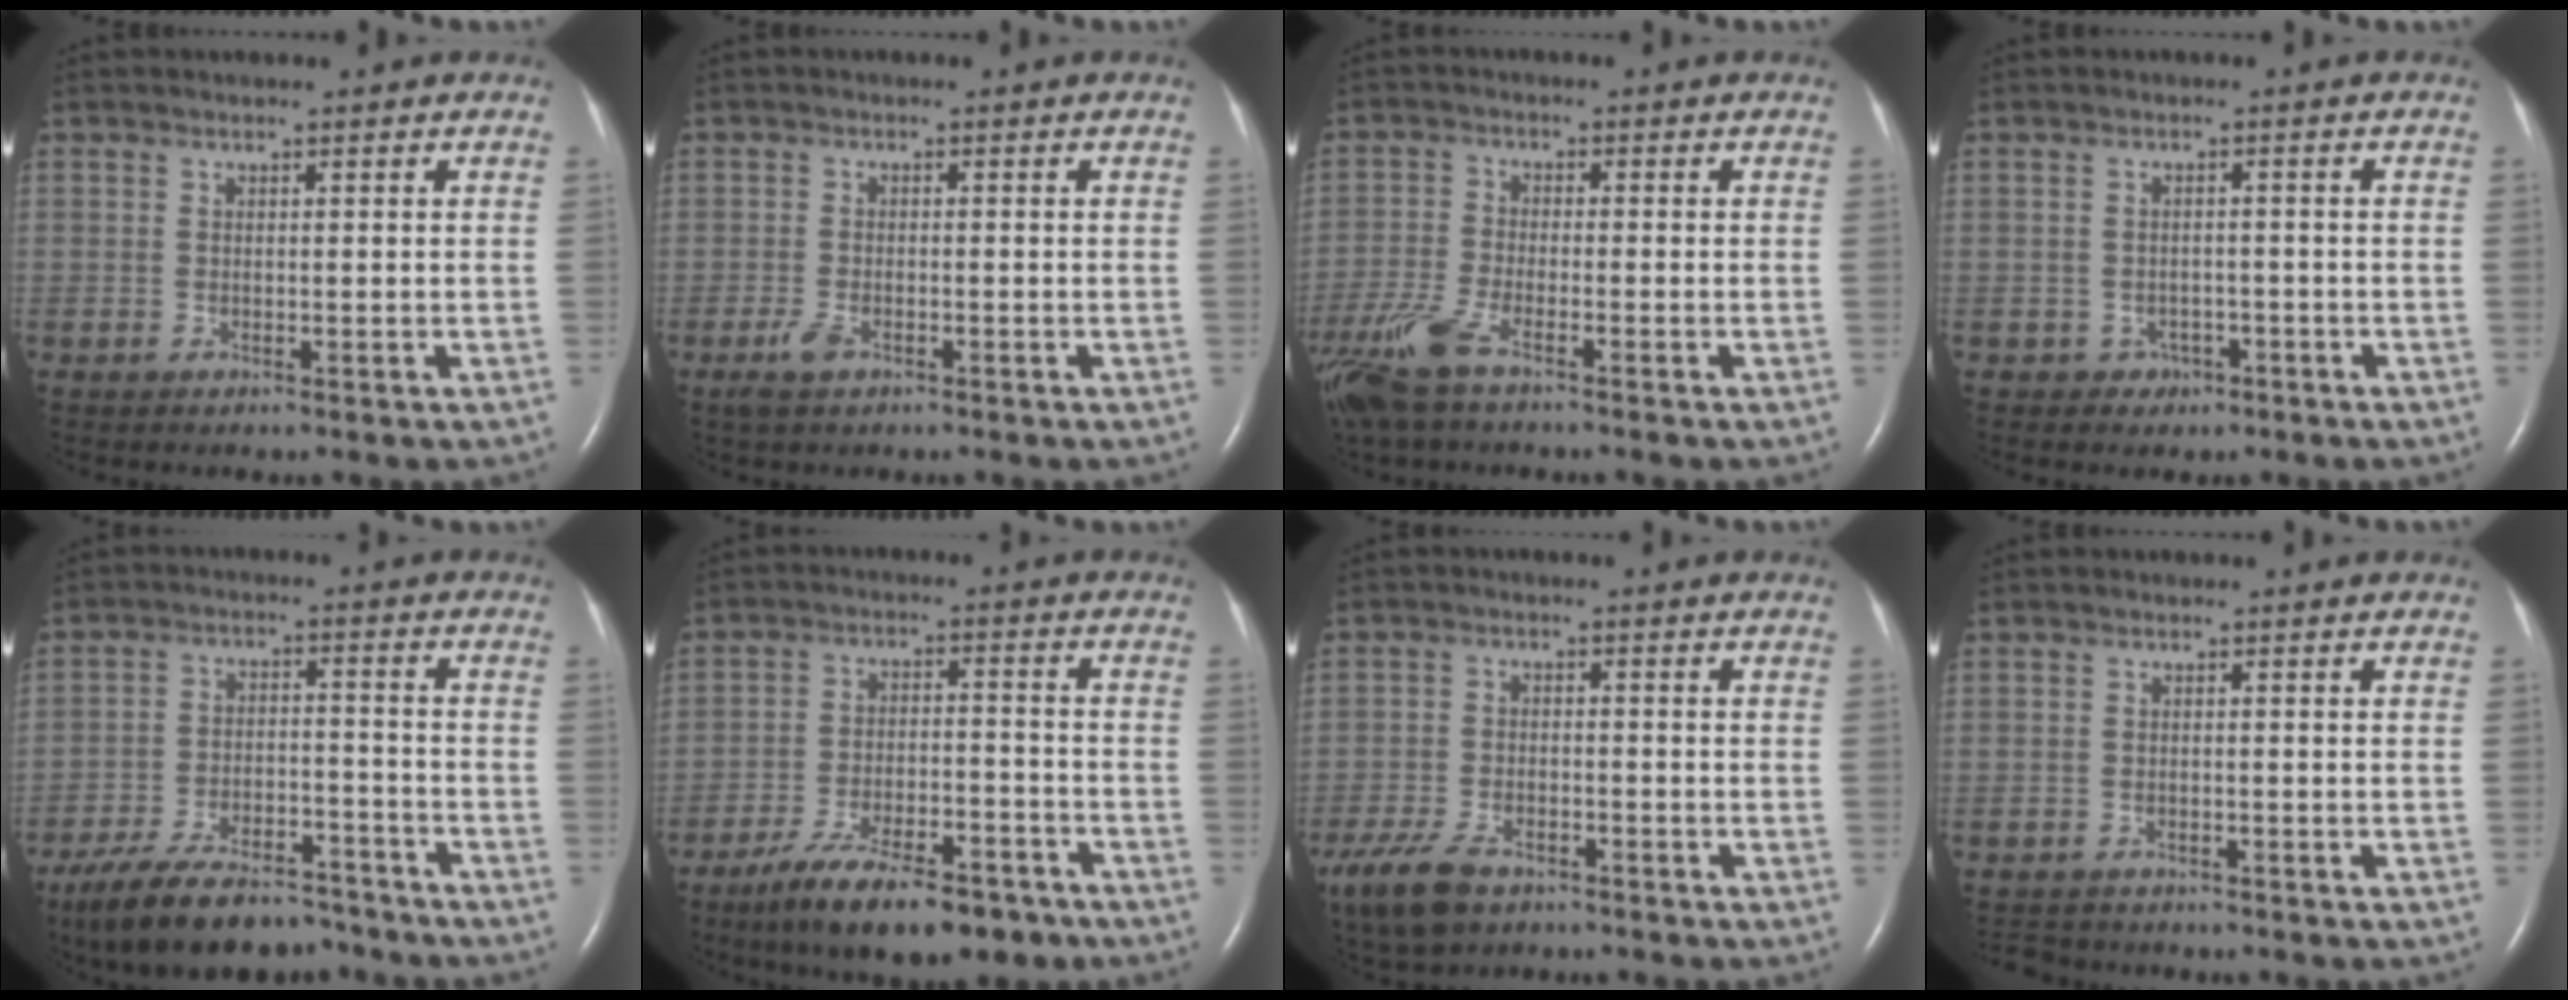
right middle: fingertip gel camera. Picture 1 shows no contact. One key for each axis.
{"total": 2.3, "fx": -1.4, "fy": 0.9, "fz": 1.6, "tx": -0.046, "ty": -0.004, "tz": -0.026}
{"total": 7.9, "fx": -5.4, "fy": 1.7, "fz": 5.5, "tx": -0.129, "ty": -0.017, "tz": -0.108}
{"total": 2.2, "fx": -1.3, "fy": 1.8, "fz": 0.1, "tx": 0.000, "ty": 0.011, "tz": -0.014}
{"total": 14.9, "fx": -12.2, "fy": 5.0, "fz": 6.9, "tx": -0.125, "ty": 0.003, "tz": -0.198}
{"total": 14.1, "fx": -10.2, "fy": 4.6, "fz": 8.5, "tx": -0.144, "ty": -0.004, "tz": -0.170}
{"total": 9.7, "fx": -6.7, "fy": 4.8, "fz": 5.1, "tx": -0.120, "ty": -0.015, "tz": -0.119}
{"total": 3.4, "fx": -3.2, "fy": 1.2, "fz": 0.3, "tx": -0.007, "ty": -0.009, "tz": -0.051}